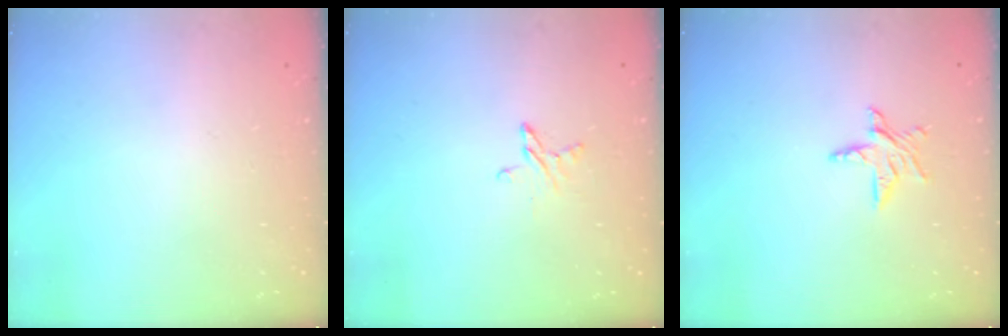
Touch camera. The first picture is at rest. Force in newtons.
{"total": 3.9, "press": 3.9, "slide": 0.4}
{"total": 5.8, "press": 5.8, "slide": 0.2}